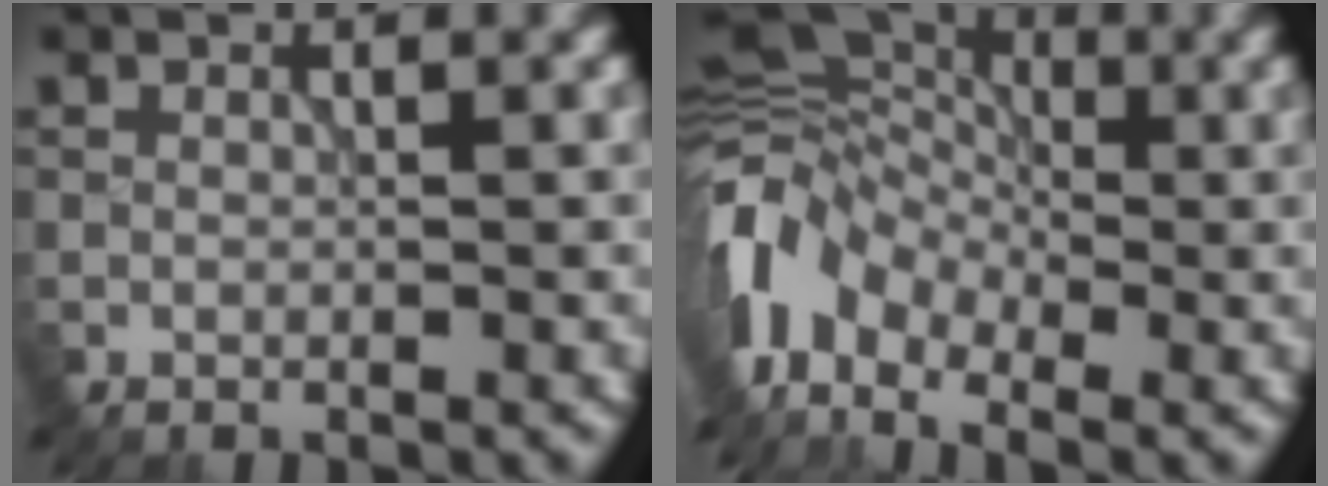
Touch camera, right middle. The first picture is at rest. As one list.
[{"total": 8.3, "force": [-3.4, 5.3, 5.3], "torque": [-0.102, -0.005, -0.085]}]